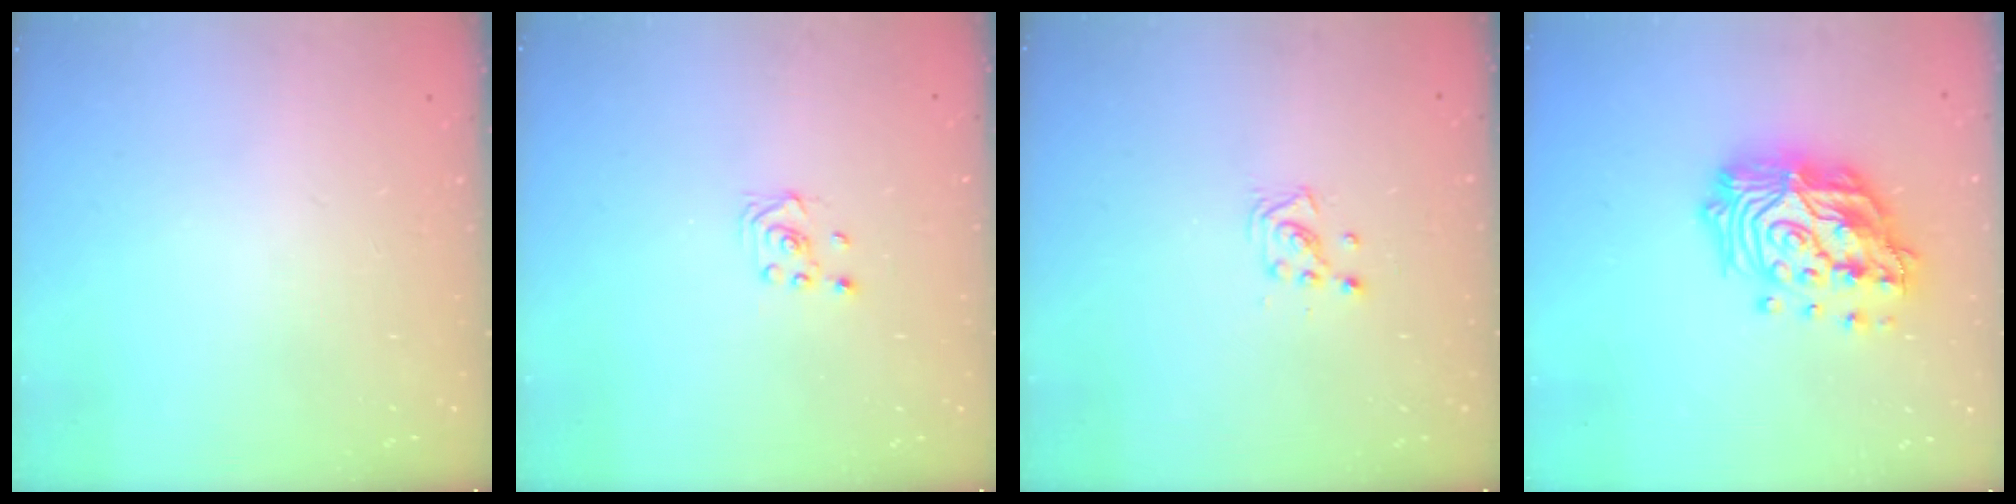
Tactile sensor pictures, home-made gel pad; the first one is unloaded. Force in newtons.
{"total": 1.6, "press": 1.4, "slide": 0.9}
{"total": 3.0, "press": 3.0, "slide": 0.5}
{"total": 21.5, "press": 21.3, "slide": 2.7}